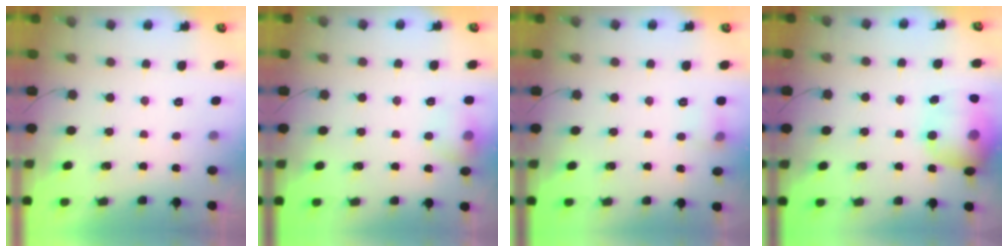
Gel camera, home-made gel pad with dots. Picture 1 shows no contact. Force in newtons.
{"total": 8.9, "press": 8.8, "slide": 1.4}
{"total": 5.8, "press": 5.6, "slide": 1.4}
{"total": 17.4, "press": 17.3, "slide": 2.0}